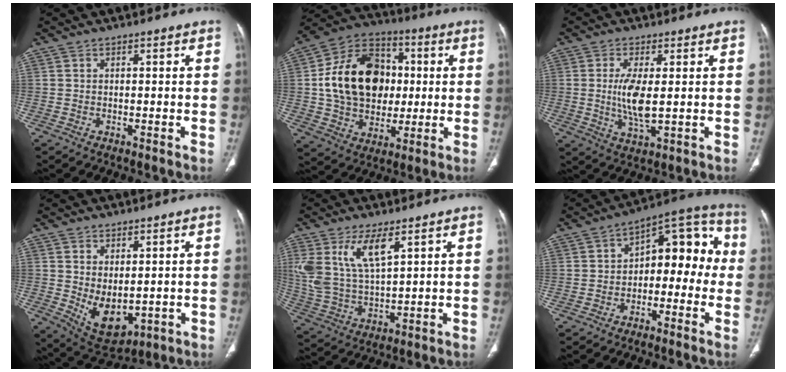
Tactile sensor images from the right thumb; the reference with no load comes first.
{"total": 21.3, "force": [1.8, 16.0, 13.9], "torque": [-0.209, 0.021, 0.037]}
{"total": 7.4, "force": [0.3, 2.5, 7.0], "torque": [-0.148, -0.017, 0.010]}
{"total": 8.7, "force": [-0.3, 5.1, 7.1], "torque": [-0.101, -0.014, 0.024]}
{"total": 11.1, "force": [5.4, 4.1, 8.8], "torque": [-0.190, -0.022, 0.120]}
{"total": 13.1, "force": [-1.1, 8.0, 10.4], "torque": [-0.086, 0.057, -0.030]}